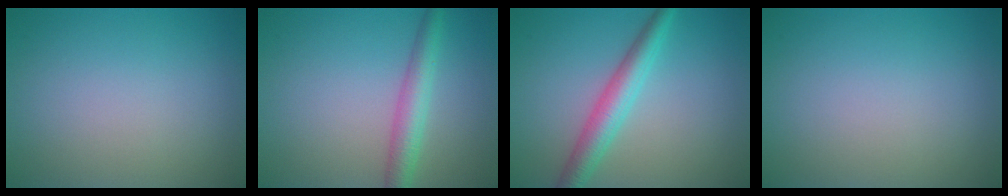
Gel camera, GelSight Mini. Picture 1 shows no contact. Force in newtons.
{"total": 3.3, "press": 3.3, "slide": 0.0}
{"total": 3.8, "press": 3.8, "slide": 0.1}
{"total": 0.0}